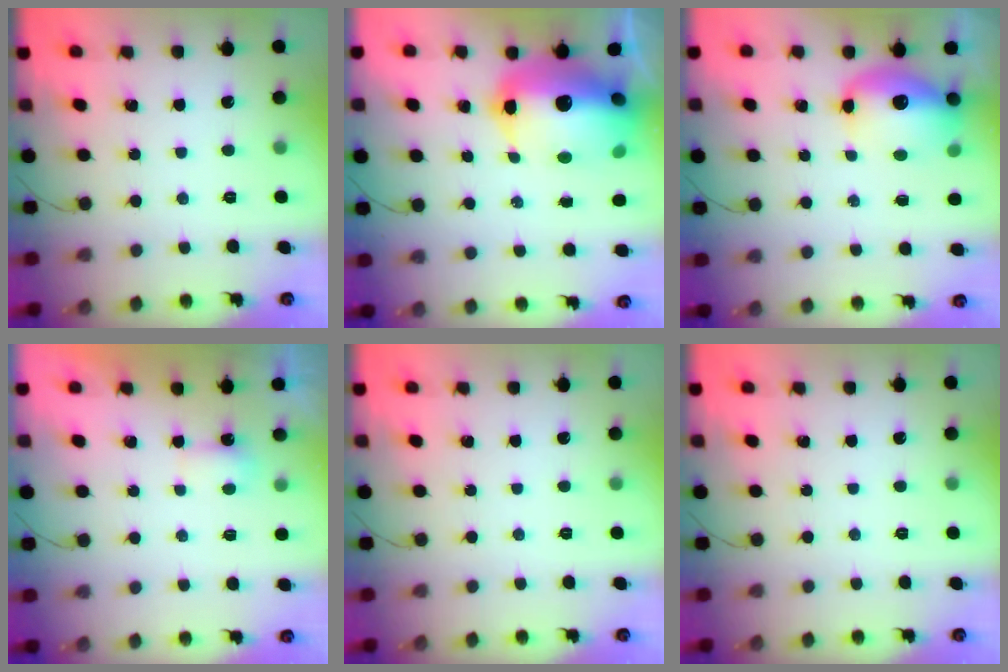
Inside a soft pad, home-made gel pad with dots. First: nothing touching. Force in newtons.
{"total": 22.1, "press": 20.0, "slide": 9.4}
{"total": 12.6, "press": 12.3, "slide": 3.0}
{"total": 3.5, "press": 3.3, "slide": 1.2}
{"total": 0.0}
{"total": 0.0}